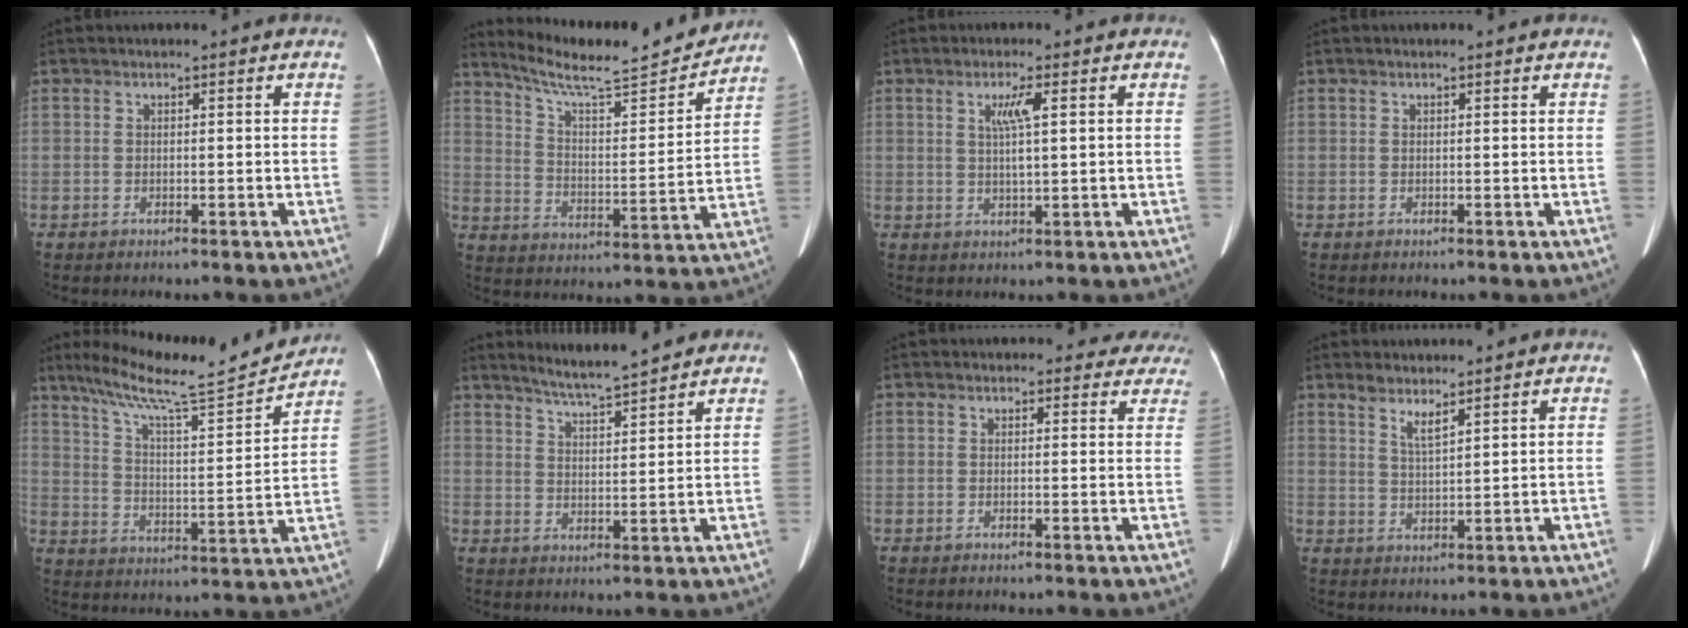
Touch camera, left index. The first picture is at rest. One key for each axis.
{"total": 16.8, "fx": 15.7, "fy": 0.9, "fz": 5.9, "tx": -0.103, "ty": -0.015, "tz": 0.238}
{"total": 3.6, "fx": 1.1, "fy": -0.1, "fz": 3.4, "tx": -0.064, "ty": 0.003, "tz": 0.020}
{"total": 0.0}
{"total": 16.4, "fx": 14.8, "fy": -0.1, "fz": 7.2, "tx": -0.123, "ty": -0.007, "tz": 0.229}
{"total": 7.4, "fx": 6.8, "fy": -0.3, "fz": 2.8, "tx": -0.057, "ty": 0.005, "tz": 0.116}
{"total": 6.0, "fx": 5.3, "fy": 2.8, "fz": -0.1, "tx": 0.038, "ty": -0.007, "tz": 0.030}
{"total": 2.9, "fx": 2.2, "fy": 0.2, "fz": 1.8, "tx": -0.039, "ty": -0.005, "tz": 0.047}